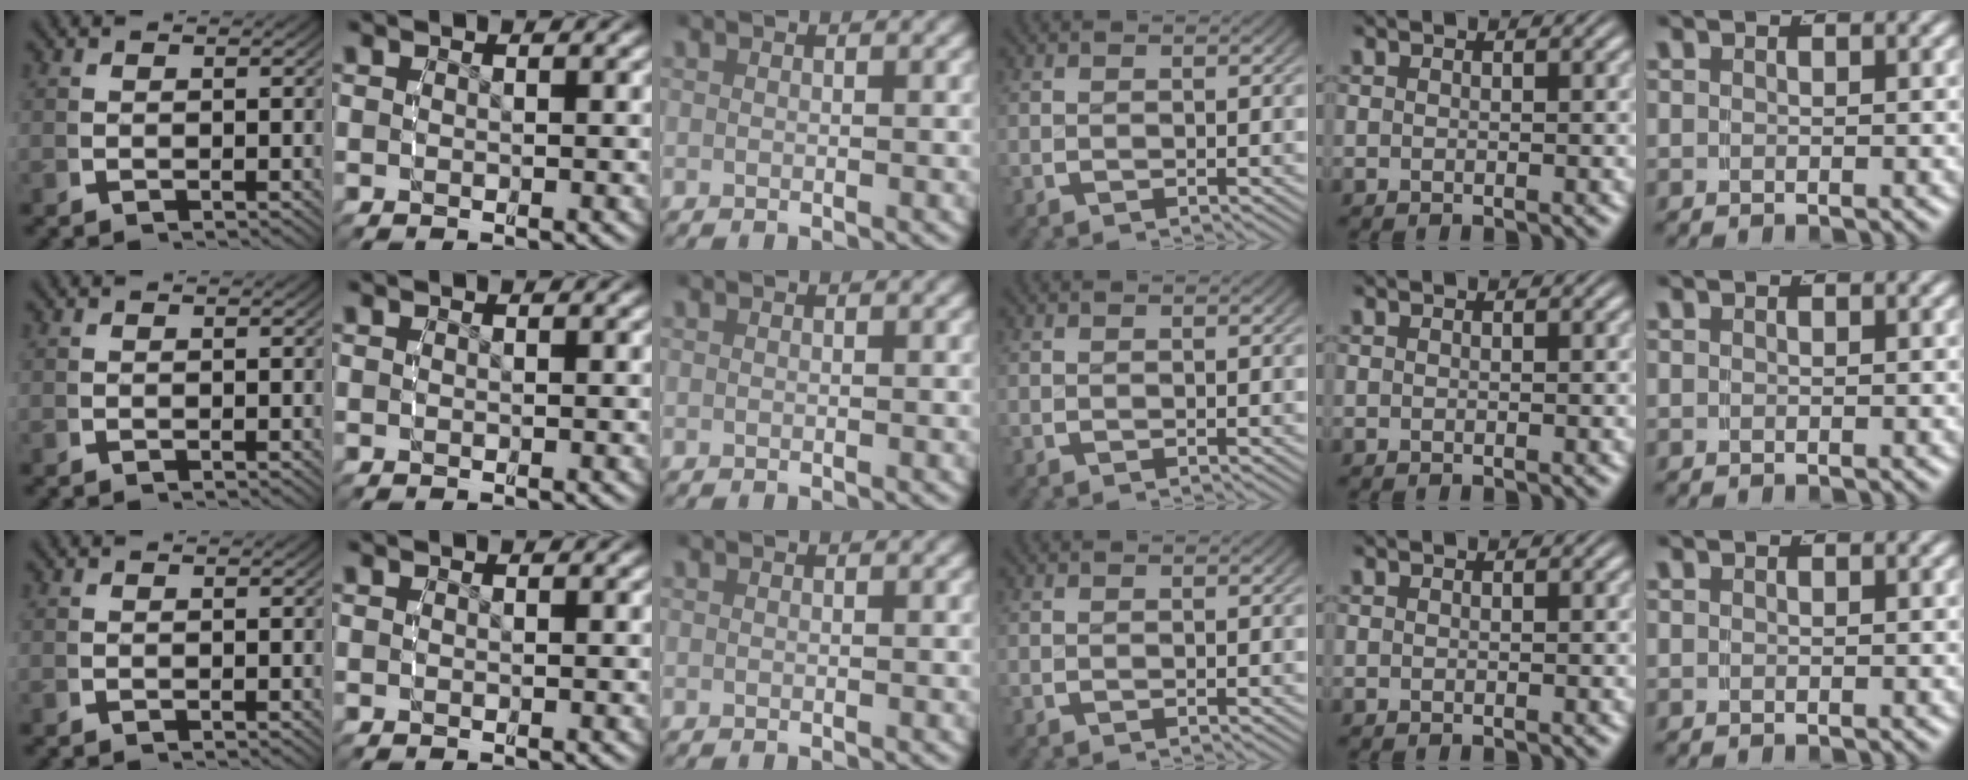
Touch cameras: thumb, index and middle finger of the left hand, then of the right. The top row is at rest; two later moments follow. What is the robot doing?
{"motion": "reach", "object": "coat"}